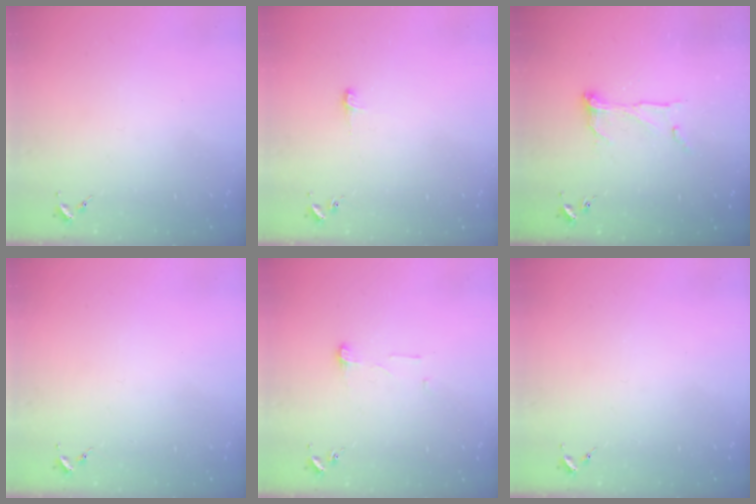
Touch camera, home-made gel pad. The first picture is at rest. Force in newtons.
{"total": 4.1, "press": 4.1, "slide": 0.4}
{"total": 9.0, "press": 9.0, "slide": 0.6}
{"total": 0.0}
{"total": 5.4, "press": 5.4, "slide": 0.4}
{"total": 0.0}